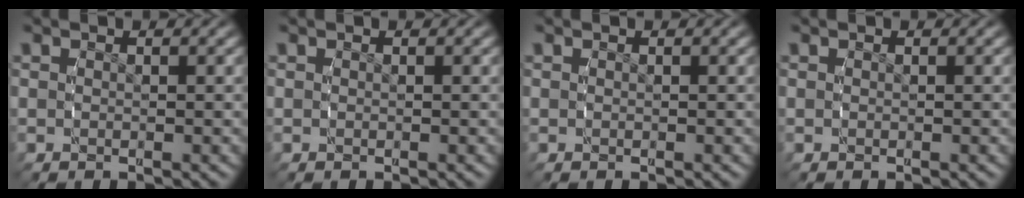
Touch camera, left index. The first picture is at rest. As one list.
[{"total": 0.0}, {"total": 0.0}, {"total": 0.0}]